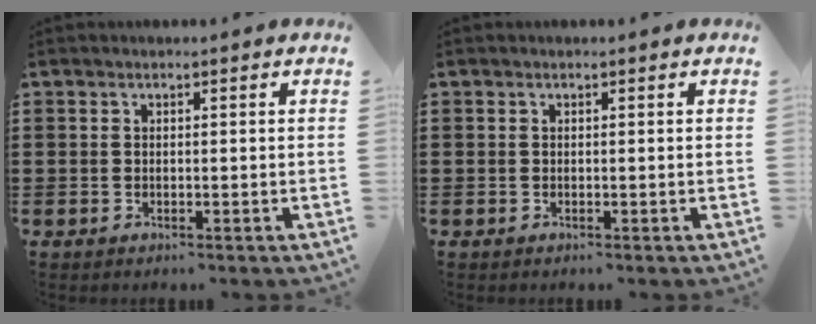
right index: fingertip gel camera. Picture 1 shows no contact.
{"total": 0.0}